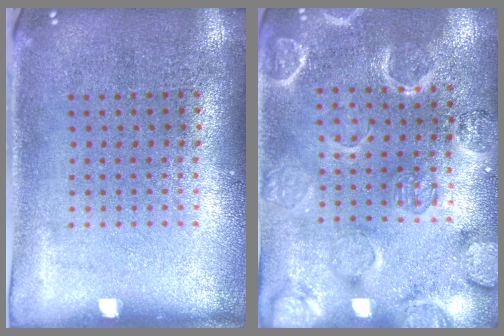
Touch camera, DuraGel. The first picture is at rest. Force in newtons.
{"total": 2.5, "press": 2.5, "slide": 0.2}